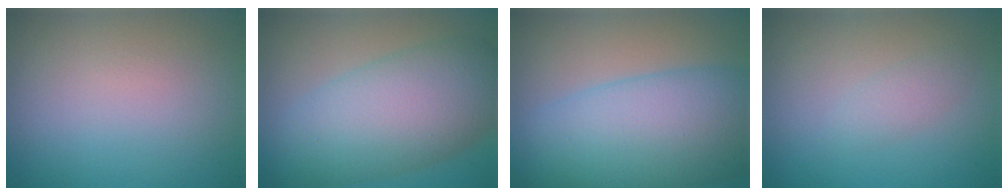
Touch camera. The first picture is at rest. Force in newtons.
{"total": 9.1, "press": 9.1, "slide": 0.1}
{"total": 10.9, "press": 10.9, "slide": 0.2}
{"total": 1.3, "press": 1.3, "slide": 0.1}